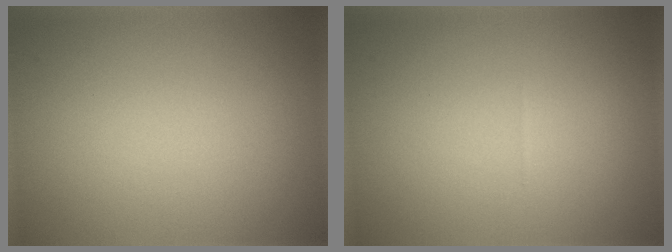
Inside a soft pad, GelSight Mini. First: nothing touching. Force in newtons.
{"total": 0.0}